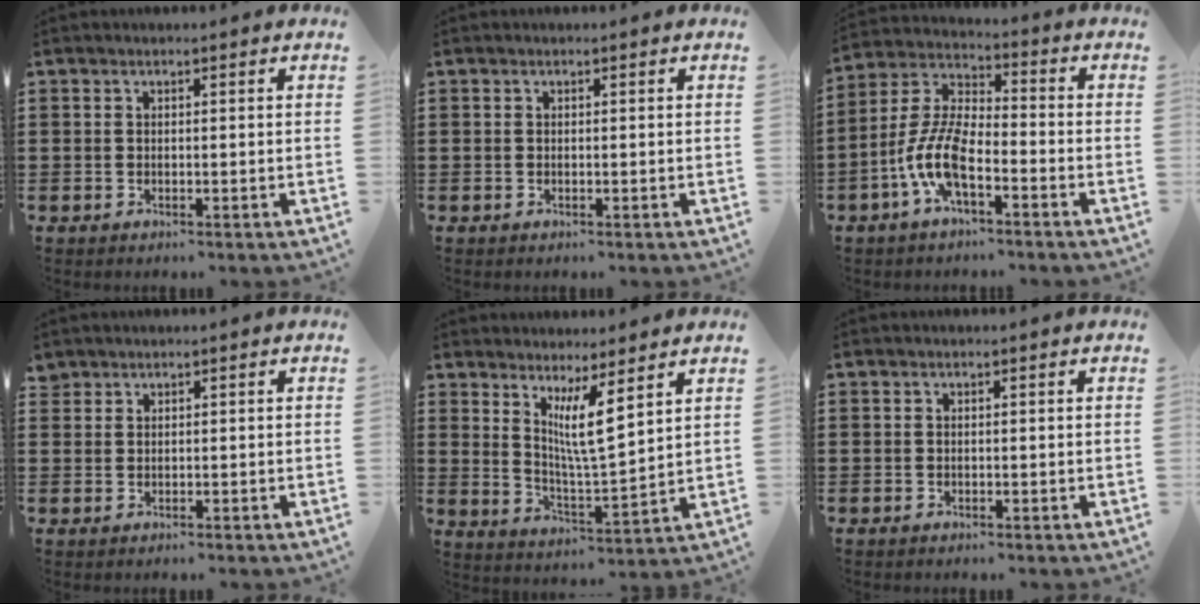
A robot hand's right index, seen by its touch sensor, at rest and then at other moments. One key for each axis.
{"total": 0.0}
{"total": 9.1, "fx": -4.3, "fy": 3.1, "fz": 7.4, "tx": -0.187, "ty": -0.014, "tz": -0.087}
{"total": 1.0, "fx": 0.8, "fy": 0.7, "fz": 0.0, "tx": -0.003, "ty": 0.001, "tz": 0.016}
{"total": 6.6, "fx": 3.8, "fy": 0.5, "fz": 5.4, "tx": -0.107, "ty": -0.019, "tz": 0.063}
{"total": 0.0}